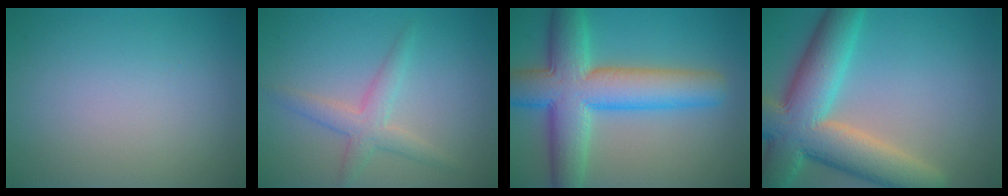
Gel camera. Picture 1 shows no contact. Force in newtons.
{"total": 2.8, "press": 2.8, "slide": 0.1}
{"total": 10.1, "press": 10.1, "slide": 0.4}
{"total": 10.8, "press": 10.8, "slide": 0.5}